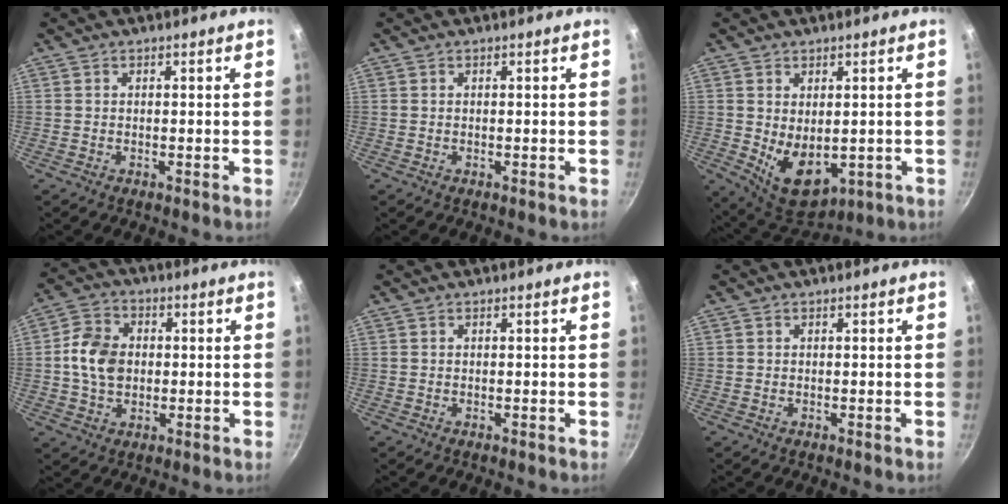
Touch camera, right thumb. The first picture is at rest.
{"total": 0.0}
{"total": 9.6, "force": [-0.4, 6.1, 7.3], "torque": [-0.094, -0.022, 0.017]}
{"total": 9.4, "force": [0.2, 7.2, 6.0], "torque": [-0.093, 0.013, -0.005]}
{"total": 0.0}
{"total": 0.0}